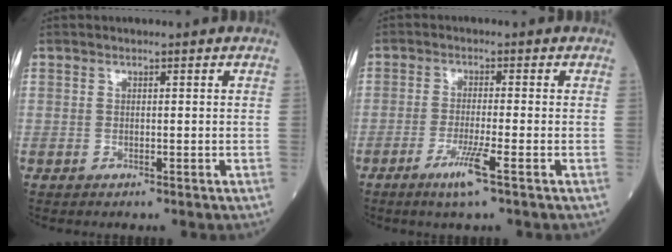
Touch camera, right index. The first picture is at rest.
{"total": 4.6, "force": [-2.5, -0.6, 3.8], "torque": [-0.076, -0.012, -0.050]}